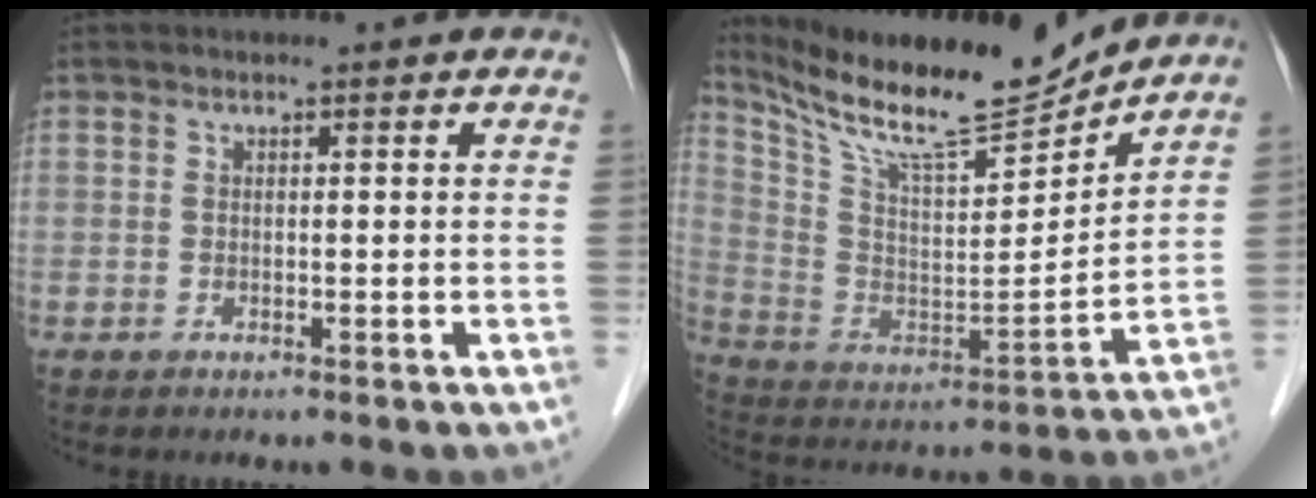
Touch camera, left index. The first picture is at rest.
{"total": 18.0, "force": [15.9, 1.5, 8.2], "torque": [-0.164, -0.012, 0.282]}